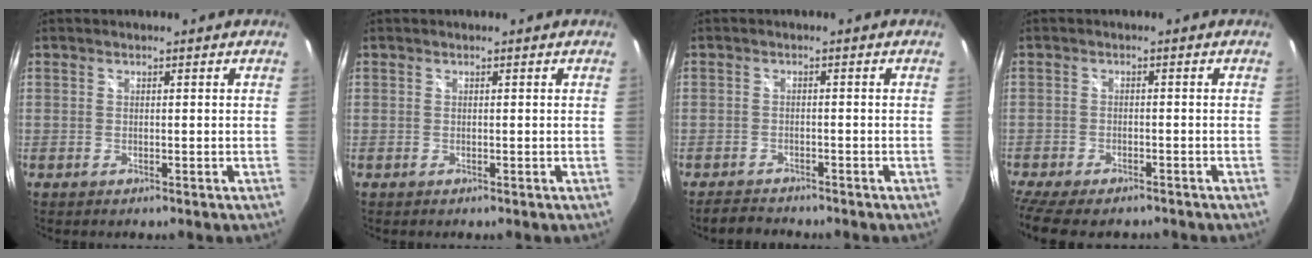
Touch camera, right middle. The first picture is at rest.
{"total": 0.0}
{"total": 3.1, "force": [-3.0, 0.8, 0.5], "torque": [-0.022, 0.000, -0.050]}
{"total": 9.7, "force": [-7.9, 2.9, 4.8], "torque": [-0.113, -0.038, -0.130]}